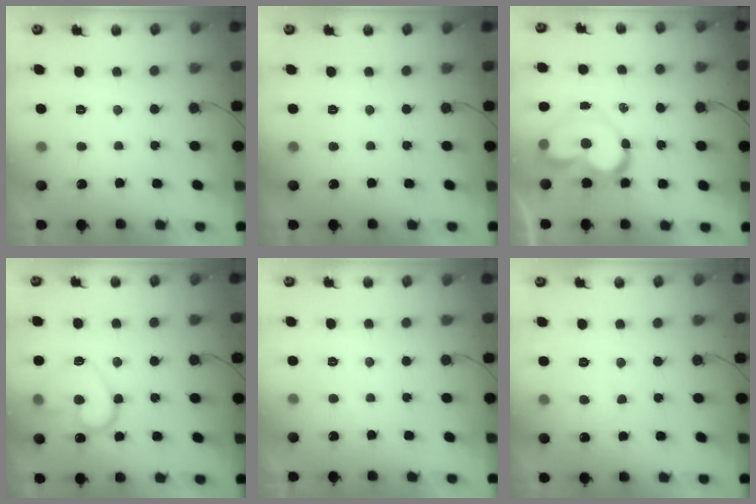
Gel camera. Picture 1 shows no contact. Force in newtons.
{"total": 0.0}
{"total": 14.4, "press": 14.4, "slide": 1.2}
{"total": 14.5, "press": 14.4, "slide": 1.6}
{"total": 1.8, "press": 1.8, "slide": 0.1}
{"total": 4.5, "press": 4.5, "slide": 0.3}